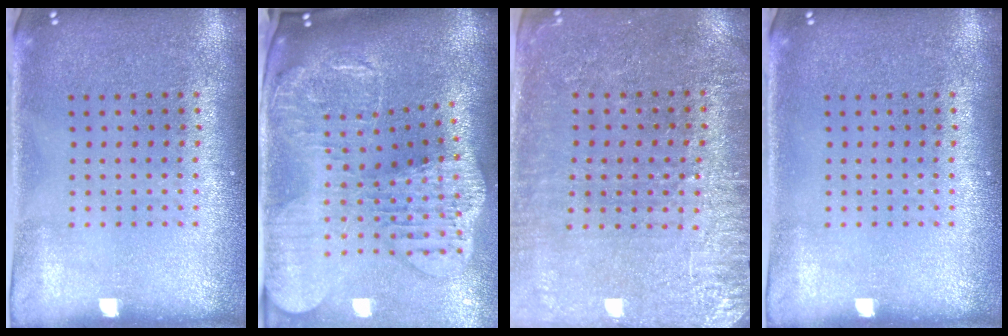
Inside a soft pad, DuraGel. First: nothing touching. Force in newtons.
{"total": 3.7, "press": 3.0, "slide": 2.3}
{"total": 3.0, "press": 2.8, "slide": 0.9}
{"total": 0.0}